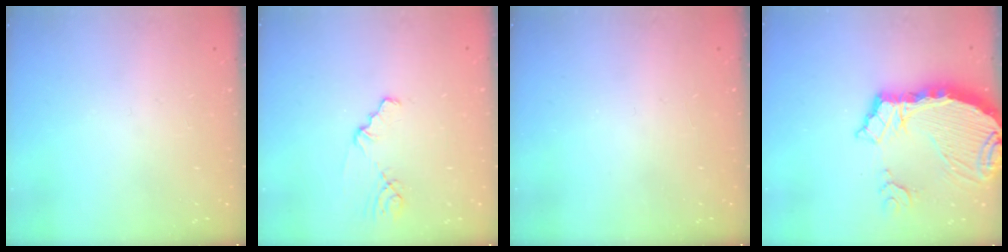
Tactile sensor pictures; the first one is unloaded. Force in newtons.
{"total": 1.8, "press": 1.8, "slide": 0.3}
{"total": 0.0}
{"total": 11.6, "press": 11.5, "slide": 1.5}